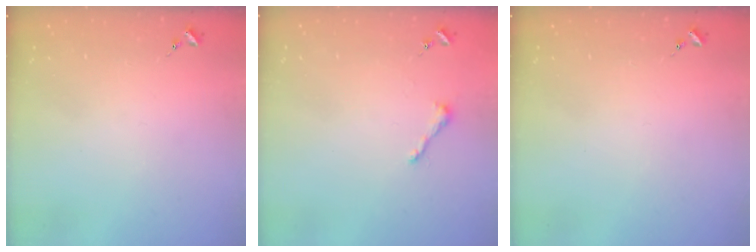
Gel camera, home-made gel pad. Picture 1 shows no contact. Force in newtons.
{"total": 3.9, "press": 3.9, "slide": 0.3}
{"total": 0.0}